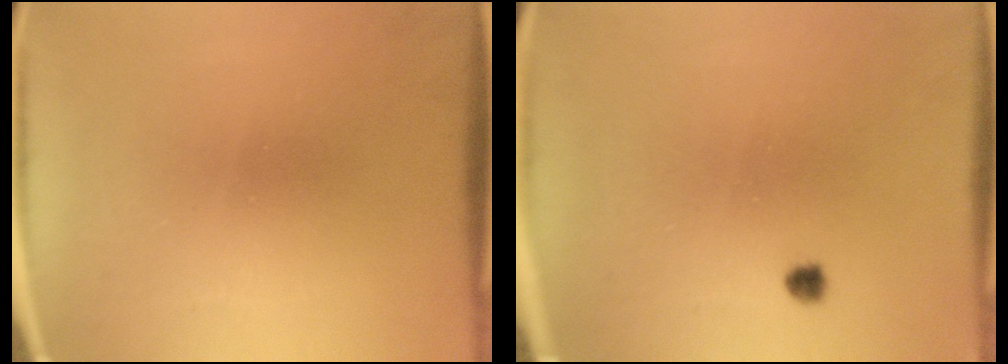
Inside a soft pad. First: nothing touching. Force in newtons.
{"total": 1.2}